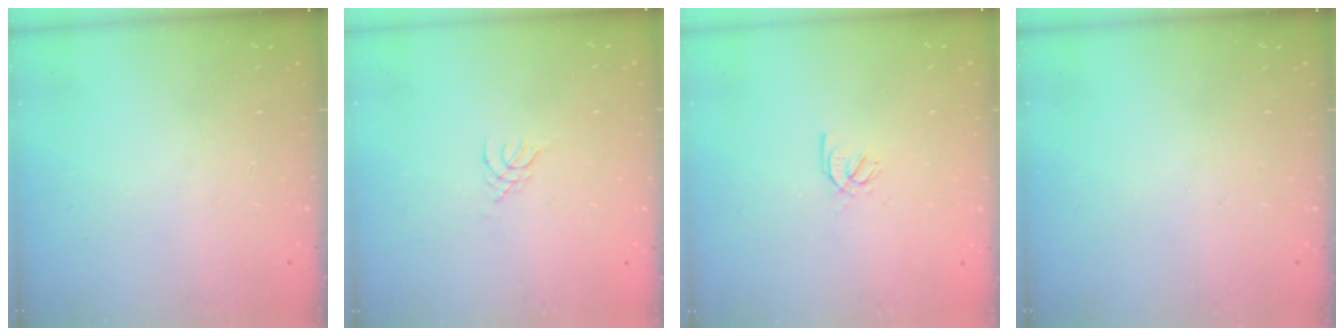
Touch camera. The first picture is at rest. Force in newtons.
{"total": 1.2, "press": 1.2, "slide": 0.3}
{"total": 2.2, "press": 2.2, "slide": 0.0}
{"total": 0.0}